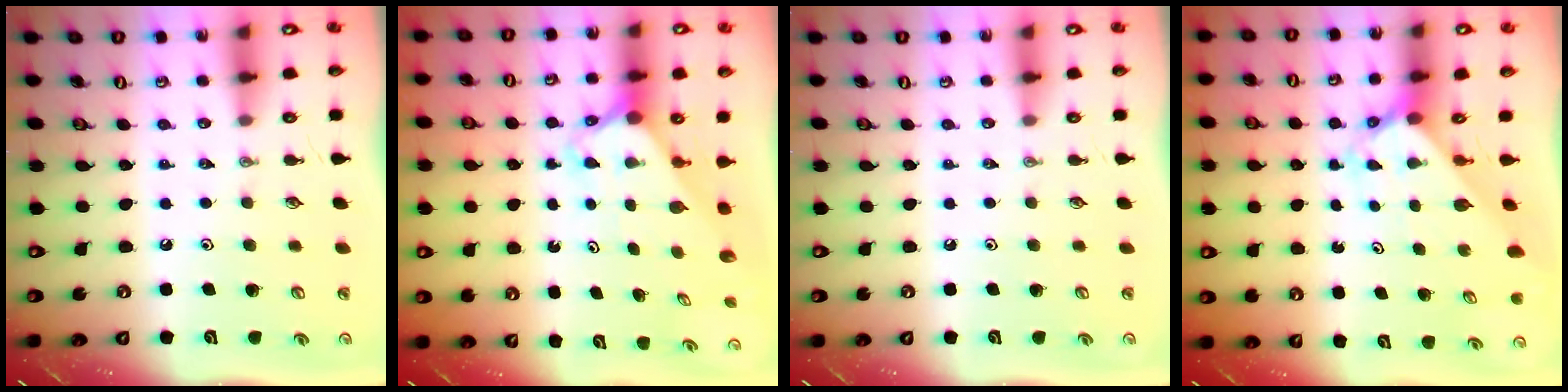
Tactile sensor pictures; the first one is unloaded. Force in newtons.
{"total": 2.3, "press": 2.3, "slide": 0.2}
{"total": 0.0}
{"total": 2.3, "press": 2.3, "slide": 0.2}